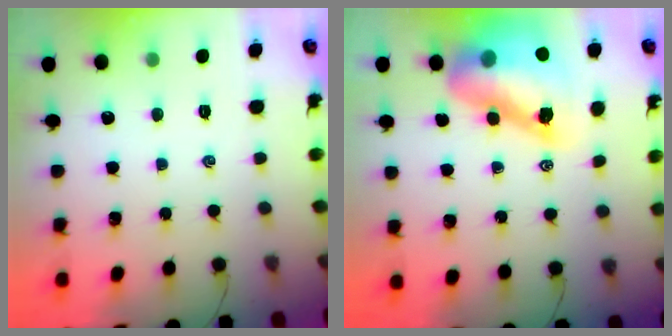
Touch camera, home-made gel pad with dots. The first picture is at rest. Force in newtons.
{"total": 17.7, "press": 17.0, "slide": 5.0}